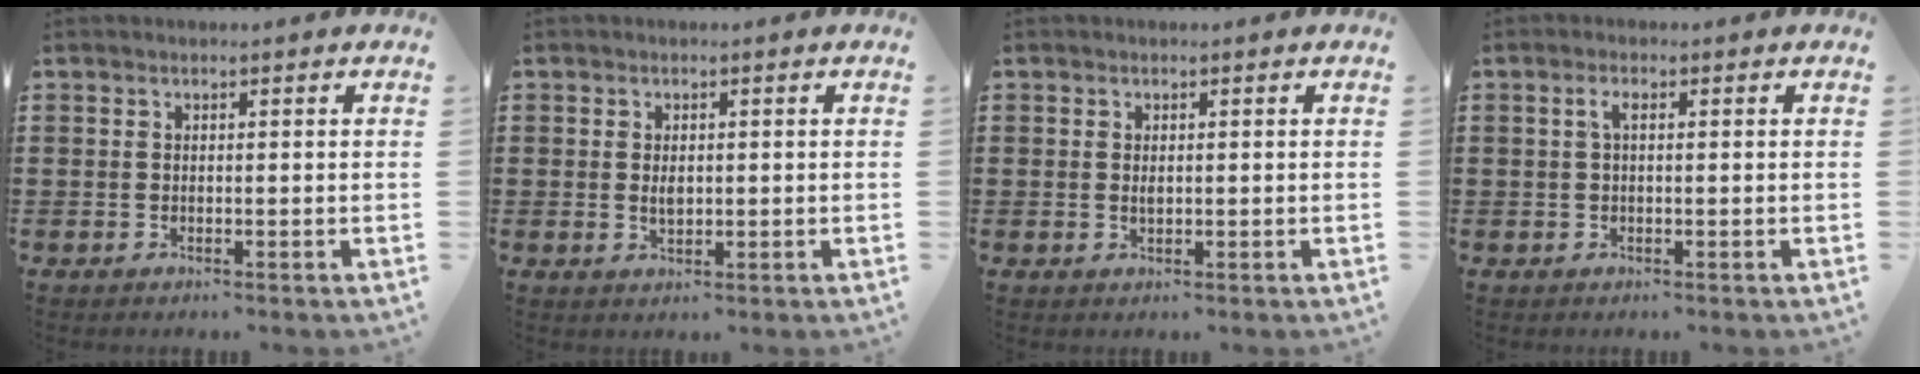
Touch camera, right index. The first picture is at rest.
{"total": 1.9, "force": [0.2, 1.1, 1.5], "torque": [-0.022, 0.002, 0.000]}
{"total": 1.2, "force": [0.2, 0.8, 0.9], "torque": [-0.019, 0.005, 0.003]}
{"total": 1.5, "force": [0.2, 0.5, 1.4], "torque": [-0.029, 0.005, 0.002]}